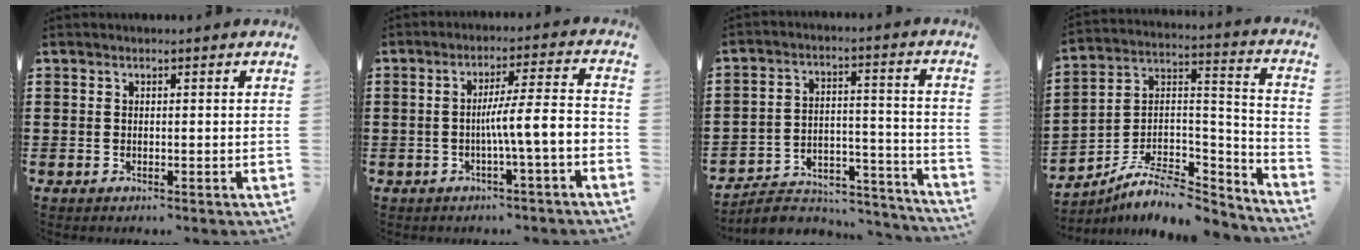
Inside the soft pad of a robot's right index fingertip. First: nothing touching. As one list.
[{"total": 7.0, "force": [-2.2, 0.3, 6.6], "torque": [-0.117, 0.001, -0.043]}, {"total": 6.5, "force": [-6.0, 1.8, 1.7], "torque": [-0.028, 0.015, -0.117]}, {"total": 8.4, "force": [-6.4, 3.6, 4.1], "torque": [-0.079, 0.013, -0.125]}]